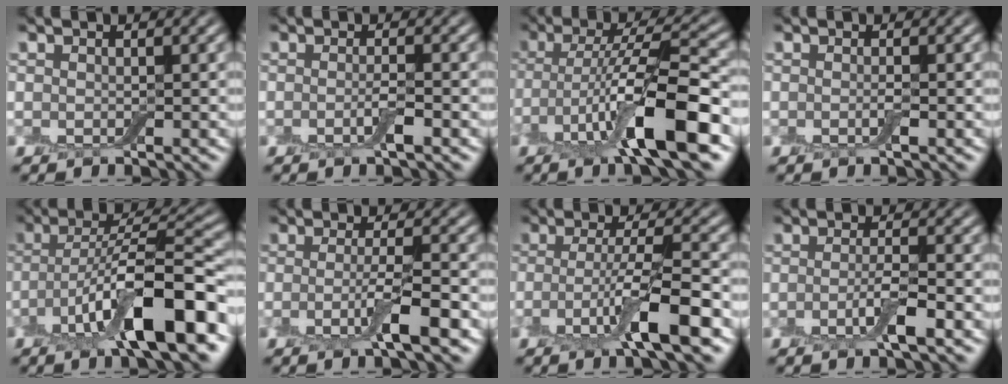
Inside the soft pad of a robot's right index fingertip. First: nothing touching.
{"total": 1.5, "force": [-0.5, 0.2, 1.4], "torque": [-0.029, -0.004, -0.013]}
{"total": 9.2, "force": [-3.5, 2.0, 8.3], "torque": [-0.148, 0.006, -0.068]}
{"total": 0.8, "force": [-0.2, 0.0, 0.8], "torque": [-0.016, -0.004, -0.006]}
{"total": 10.5, "force": [-4.3, 2.7, 9.1], "torque": [-0.148, 0.012, -0.078]}
{"total": 4.0, "force": [-1.4, 0.5, 3.7], "torque": [-0.068, -0.001, -0.033]}
{"total": 6.2, "force": [-2.3, 1.0, 5.7], "torque": [-0.102, 0.001, -0.047]}
{"total": 2.7, "force": [-1.0, 0.5, 2.5], "torque": [-0.045, 0.002, -0.024]}